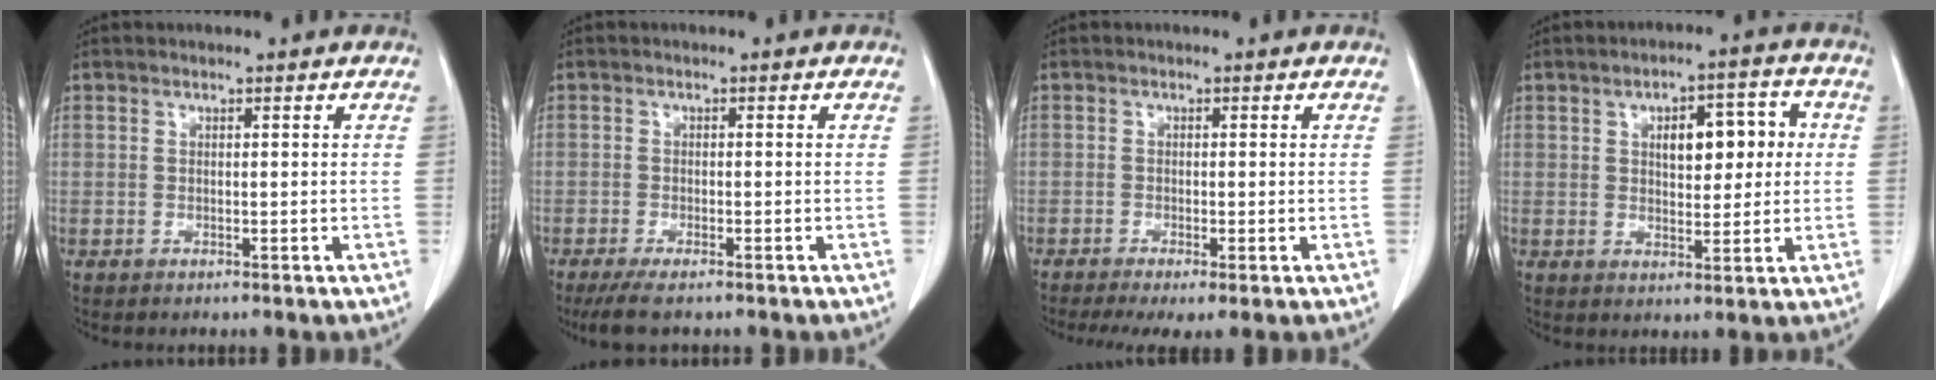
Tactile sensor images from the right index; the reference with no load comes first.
{"total": 5.0, "force": [-3.9, 0.8, 3.0], "torque": [-0.054, -0.014, -0.059]}
{"total": 5.5, "force": [-3.8, 0.7, 3.9], "torque": [-0.063, -0.017, -0.064]}
{"total": 7.9, "force": [1.6, 3.5, 6.9], "torque": [-0.093, 0.023, 0.027]}